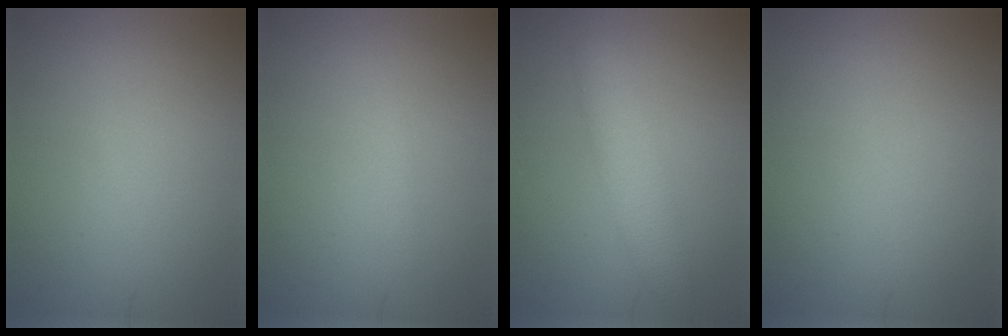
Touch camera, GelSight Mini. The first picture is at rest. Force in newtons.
{"total": 0.7, "press": 0.6, "slide": 0.1}
{"total": 3.2, "press": 3.2, "slide": 0.3}
{"total": 0.0}